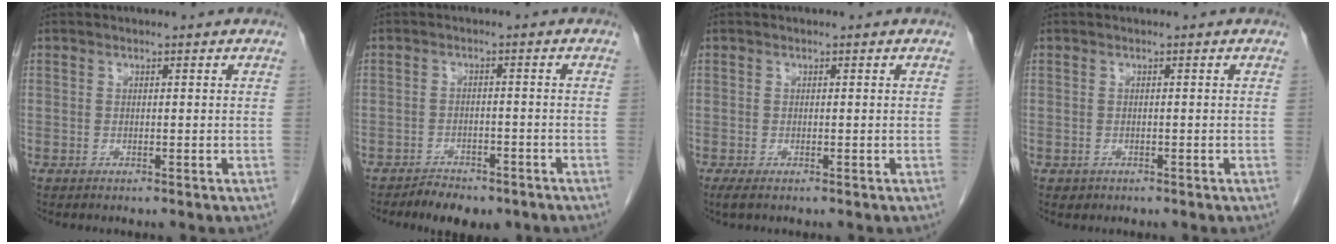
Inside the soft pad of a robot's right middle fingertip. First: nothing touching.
{"total": 5.5, "force": [-4.4, 2.3, 2.3], "torque": [-0.035, -0.003, -0.061]}
{"total": 1.4, "force": [-0.9, 0.4, 0.9], "torque": [-0.014, -0.004, -0.010]}
{"total": 0.7, "force": [-0.3, 0.6, 0.1], "torque": [-0.007, 0.003, 0.000]}